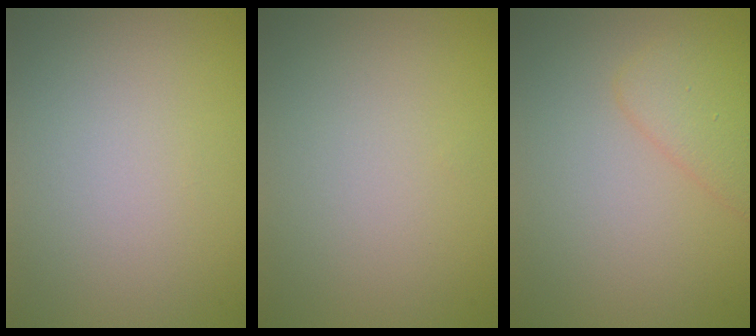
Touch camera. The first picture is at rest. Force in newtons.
{"total": 0.0}
{"total": 2.9, "press": 2.9, "slide": 0.3}